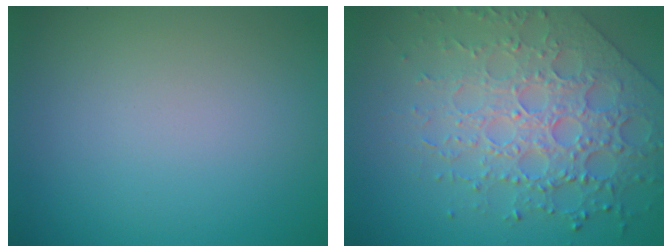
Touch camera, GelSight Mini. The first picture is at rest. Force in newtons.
{"total": 6.4, "press": 5.3, "slide": 3.6}